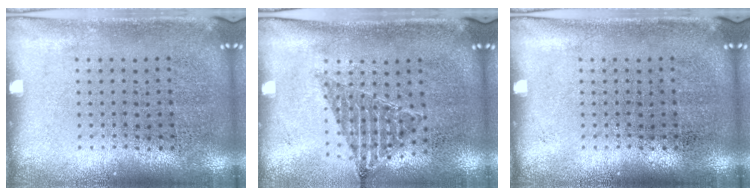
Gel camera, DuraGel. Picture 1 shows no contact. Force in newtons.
{"total": 0.9, "press": 0.9, "slide": 0.1}
{"total": 0.0}